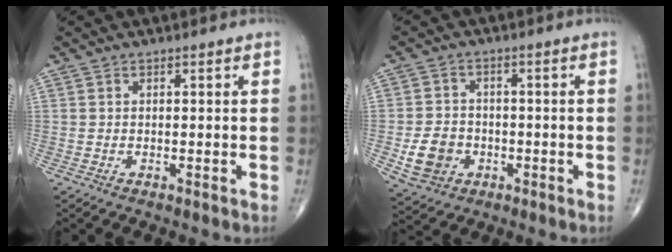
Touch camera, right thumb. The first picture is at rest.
{"total": 7.2, "force": [-2.1, 6.0, 3.4], "torque": [-0.048, 0.011, -0.032]}